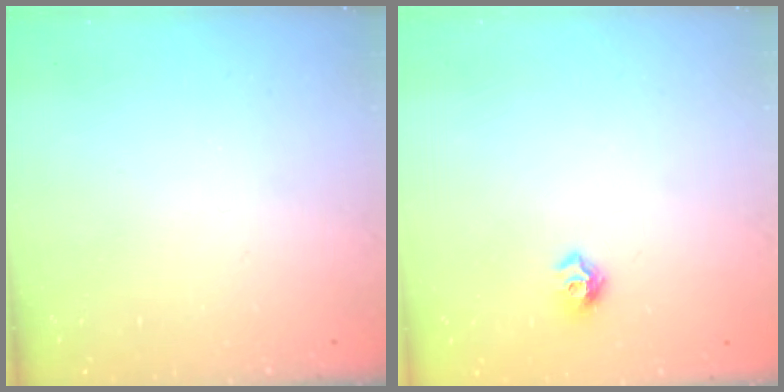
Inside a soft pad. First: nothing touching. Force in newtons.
{"total": 7.2, "press": 7.2, "slide": 0.7}